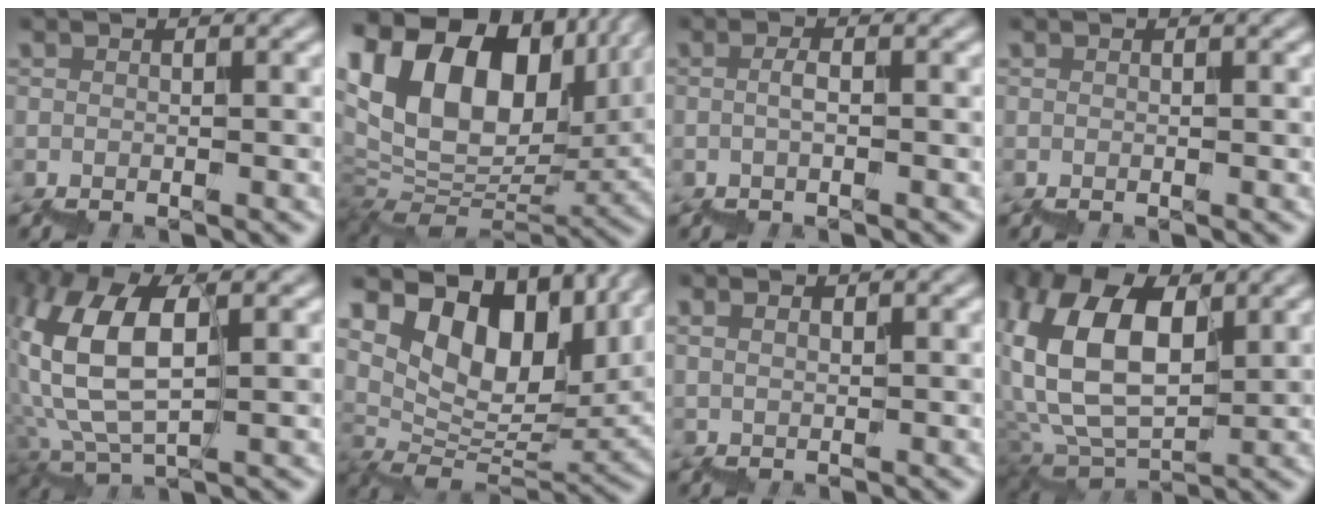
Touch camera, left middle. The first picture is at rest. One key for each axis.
{"total": 16.2, "fx": 9.4, "fy": 9.4, "fz": 9.2, "tx": -0.167, "ty": 0.040, "tz": 0.172}
{"total": 0.9, "fx": -0.2, "fy": 0.2, "fz": 0.9, "tx": -0.013, "ty": 0.005, "tz": -0.008}
{"total": 0.0}
{"total": 6.8, "fx": 3.1, "fy": 1.9, "fz": 5.7, "tx": -0.133, "ty": 0.009, "tz": 0.054}
{"total": 12.4, "fx": 9.0, "fy": 5.7, "fz": 6.5, "tx": -0.095, "ty": -0.002, "tz": 0.173}
{"total": 1.0, "fx": 0.9, "fy": 0.0, "fz": 0.4, "tx": 0.005, "ty": -0.004, "tz": 0.019}
{"total": 9.7, "fx": 5.0, "fy": 4.9, "fz": 6.7, "tx": -0.160, "ty": 0.023, "tz": 0.091}